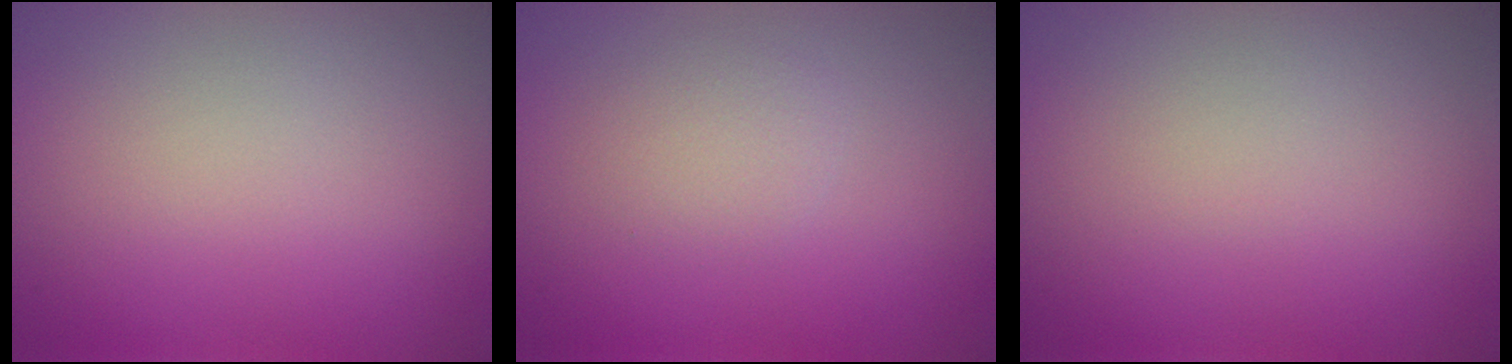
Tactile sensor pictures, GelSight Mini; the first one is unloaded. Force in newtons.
{"total": 1.5, "press": 1.5, "slide": 0.0}
{"total": 0.0}